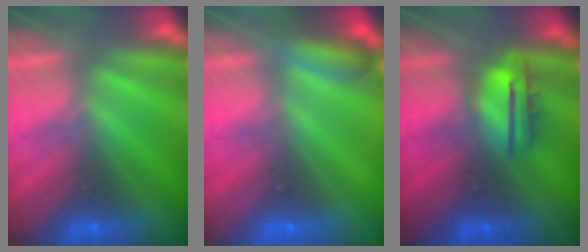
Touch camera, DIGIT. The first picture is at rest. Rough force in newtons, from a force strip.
{"total": 2.8}
{"total": 4.6}